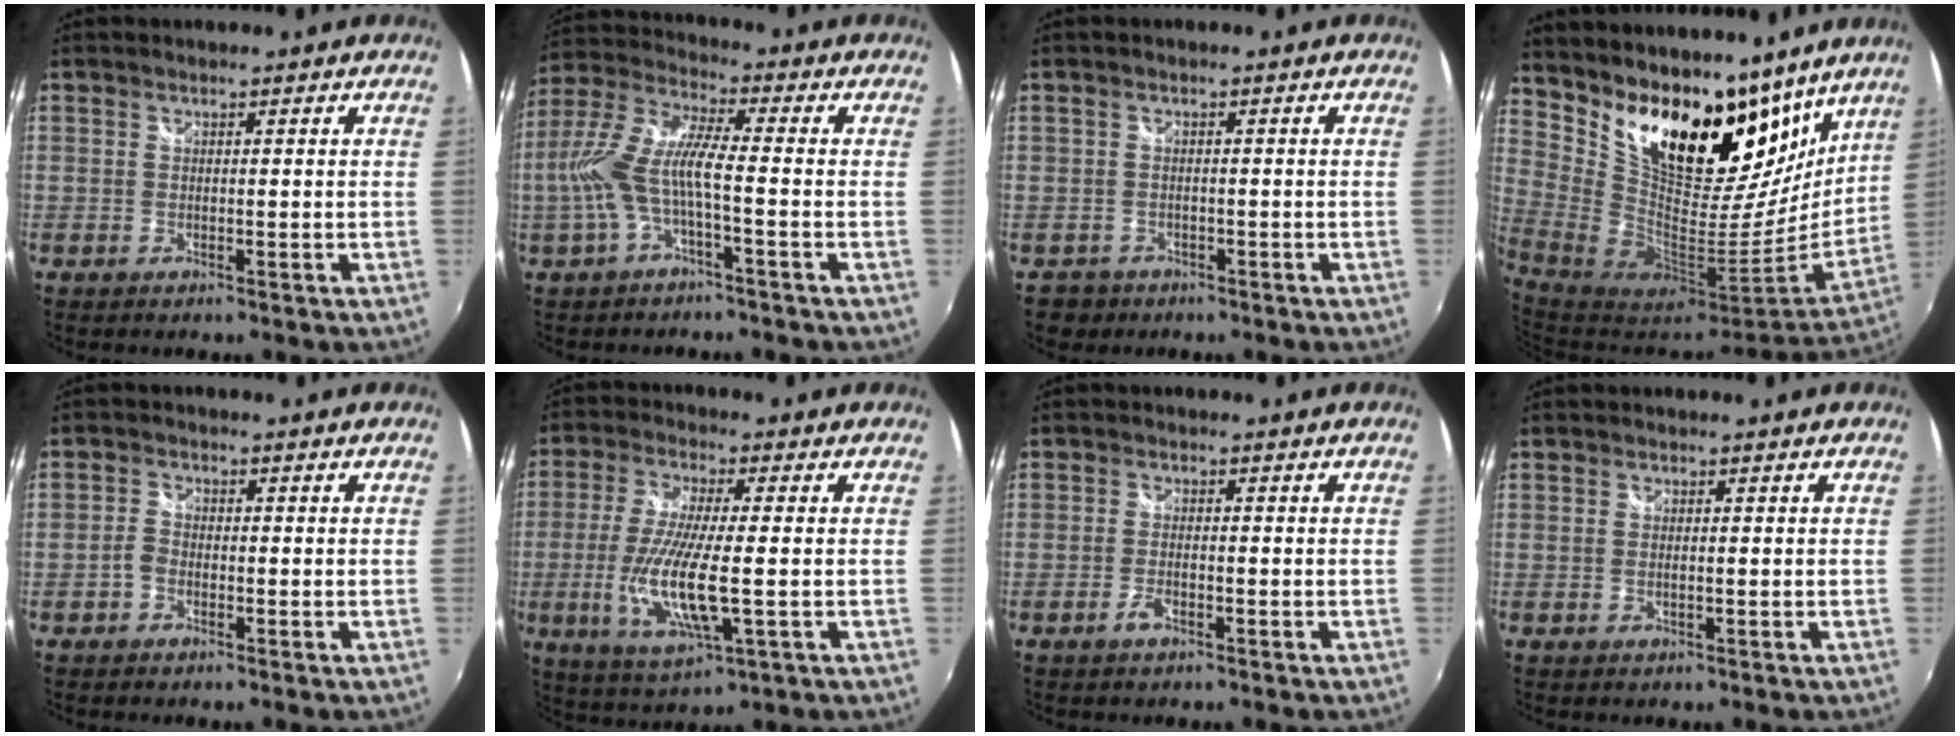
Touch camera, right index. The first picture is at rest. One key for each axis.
{"total": 10.1, "fx": -2.7, "fy": 1.6, "fz": 9.5, "tx": -0.206, "ty": 0.002, "tz": -0.049}
{"total": 3.2, "fx": -1.7, "fy": 2.6, "fz": 0.2, "tx": -0.015, "ty": 0.002, "tz": -0.026}
{"total": 24.0, "fx": 16.7, "fy": 11.2, "fz": 13.0, "tx": -0.236, "ty": -0.011, "tz": 0.292}
{"total": 1.9, "fx": -1.1, "fy": 1.3, "fz": 0.8, "tx": -0.015, "ty": 0.005, "tz": -0.023}
{"total": 13.5, "fx": -2.6, "fy": 2.8, "fz": 12.9, "tx": -0.263, "ty": -0.020, "tz": -0.046}
{"total": 2.2, "fx": -1.4, "fy": 0.6, "fz": 1.6, "tx": -0.041, "ty": -0.001, "tz": -0.030}
{"total": 0.7, "fx": -0.1, "fy": 0.0, "fz": 0.7, "tx": -0.015, "ty": 0.000, "tz": -0.003}